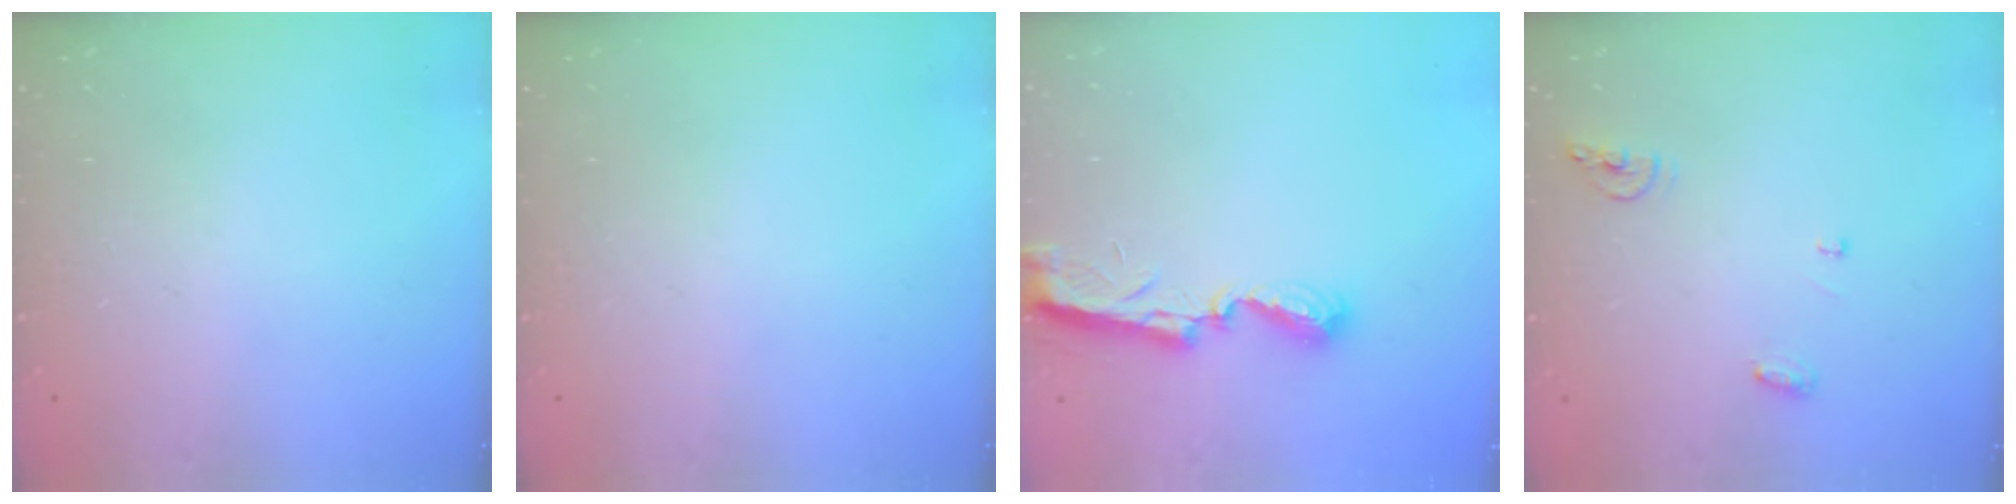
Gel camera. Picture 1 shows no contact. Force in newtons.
{"total": 0.0}
{"total": 7.6, "press": 7.5, "slide": 0.3}
{"total": 6.0, "press": 6.0, "slide": 0.2}